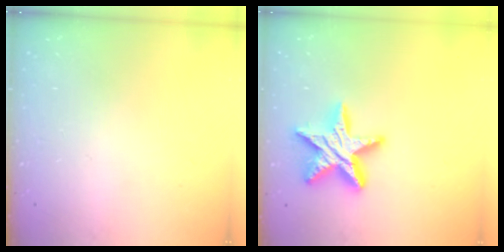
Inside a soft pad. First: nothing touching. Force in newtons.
{"total": 17.4, "press": 17.3, "slide": 1.1}